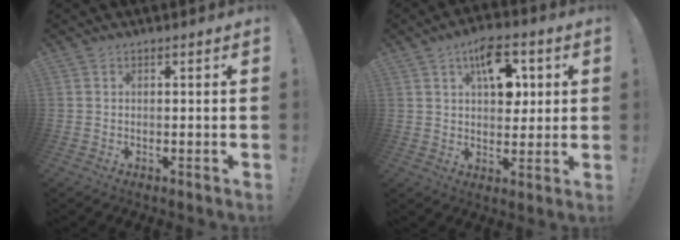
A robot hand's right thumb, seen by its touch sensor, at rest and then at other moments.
{"total": 12.8, "force": [4.8, 7.5, 9.2], "torque": [-0.118, -0.004, 0.083]}